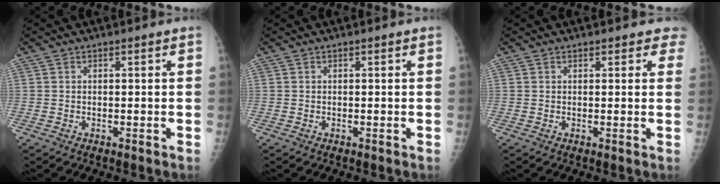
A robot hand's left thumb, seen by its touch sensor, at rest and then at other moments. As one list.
[{"total": 0.0}, {"total": 2.9, "force": [2.4, 1.5, 0.5], "torque": [0.030, -0.008, 0.012]}]